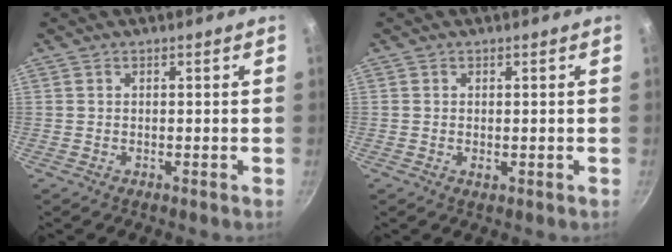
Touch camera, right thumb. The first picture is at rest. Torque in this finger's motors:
{"motor_torque": [-0.33, 0.03, -0.07, 0.22, 0.01]}